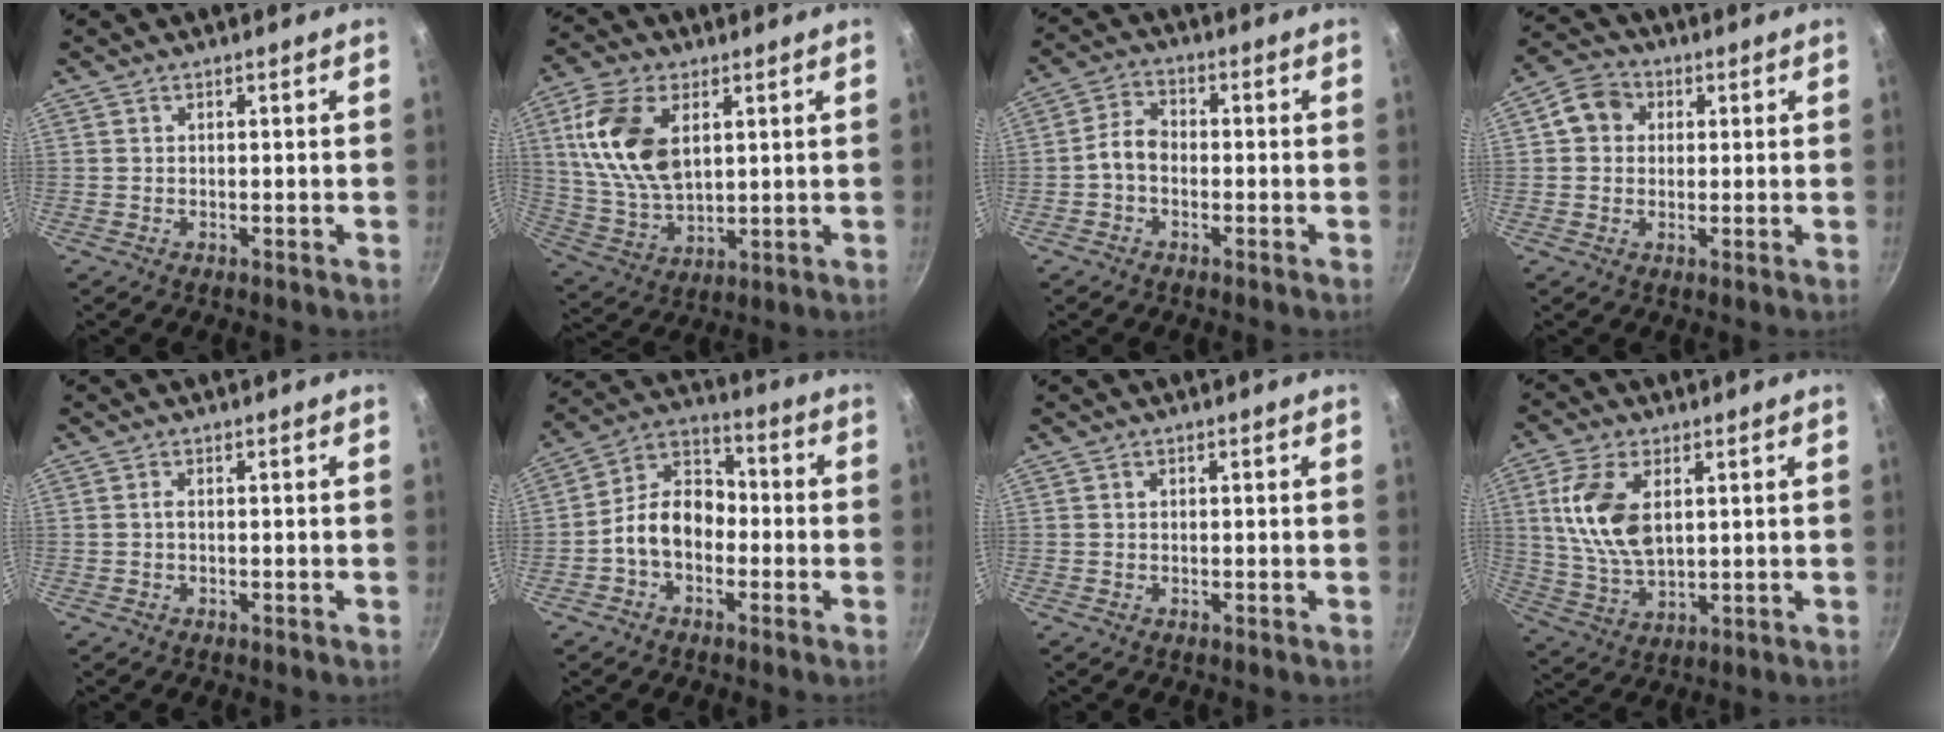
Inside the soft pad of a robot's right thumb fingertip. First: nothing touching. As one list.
[{"total": 15.7, "force": [4.4, 9.1, 11.9], "torque": [-0.216, -0.012, 0.094]}, {"total": 4.8, "force": [-1.2, 3.4, 3.2], "torque": [-0.051, 0.025, -0.034]}, {"total": 6.5, "force": [1.3, 5.7, 3.0], "torque": [-0.022, 0.012, 0.010]}, {"total": 0.9, "force": [-0.1, 0.4, 0.8], "torque": [-0.016, 0.004, -0.003]}, {"total": 10.8, "force": [-2.6, 7.7, 7.1], "torque": [-0.084, 0.046, -0.066]}, {"total": 0.6, "force": [0.1, 0.5, 0.3], "torque": [-0.004, 0.004, 0.001]}, {"total": 12.7, "force": [3.1, 7.1, 10.1], "torque": [-0.192, -0.015, 0.066]}]